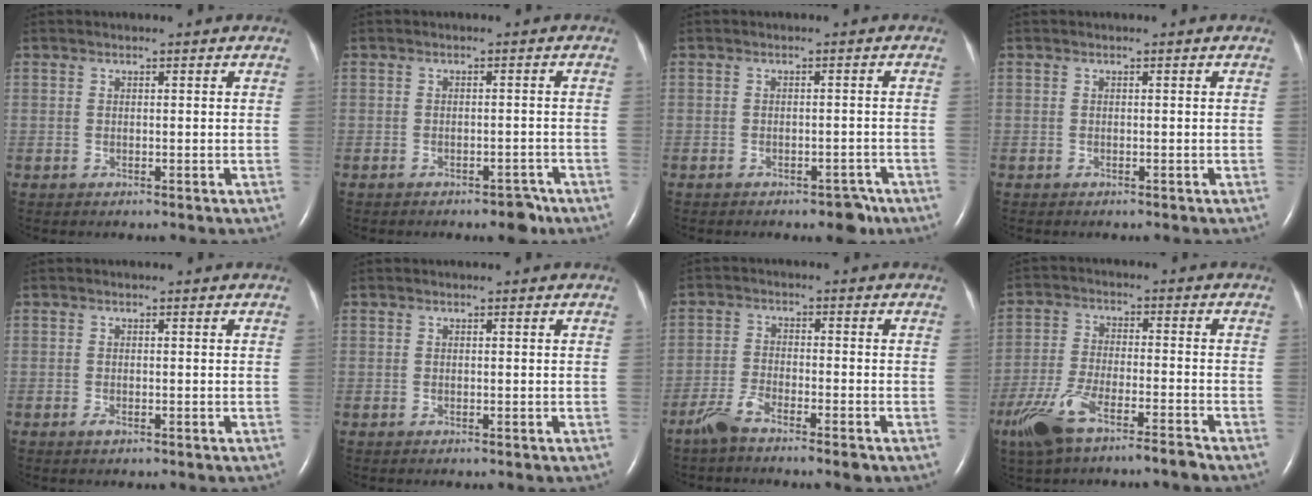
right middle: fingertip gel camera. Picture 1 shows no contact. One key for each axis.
{"total": 3.0, "fx": -2.3, "fy": 1.2, "fz": 1.5, "tx": -0.012, "ty": 0.004, "tz": -0.027}
{"total": 3.3, "fx": -2.5, "fy": 1.6, "fz": 1.6, "tx": -0.009, "ty": 0.006, "tz": -0.027}
{"total": 0.0}
{"total": 0.7, "fx": -0.4, "fy": 0.2, "fz": 0.6, "tx": -0.010, "ty": -0.001, "tz": -0.005}
{"total": 0.0}
{"total": 4.9, "fx": -3.9, "fy": 0.6, "fz": 3.0, "tx": -0.065, "ty": -0.001, "tz": -0.075}
{"total": 9.4, "fx": -6.7, "fy": 1.4, "fz": 6.6, "tx": -0.142, "ty": -0.013, "tz": -0.127}